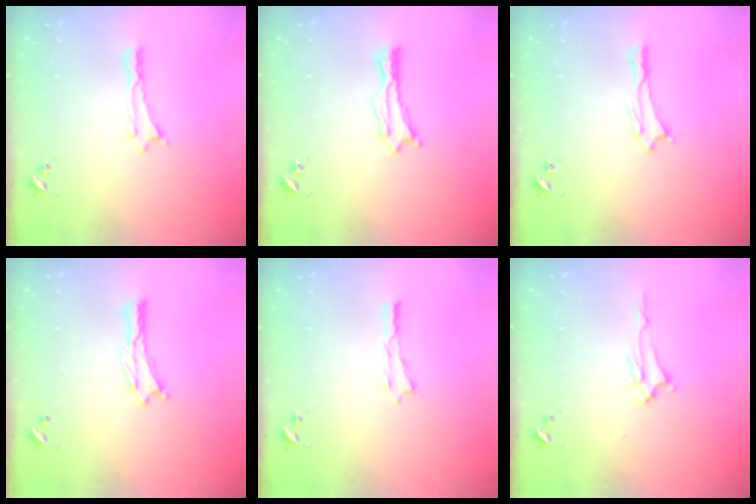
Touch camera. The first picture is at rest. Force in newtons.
{"total": 0.5, "press": 0.5, "slide": 0.1}
{"total": 0.6, "press": 0.6, "slide": 0.1}
{"total": 0.0}
{"total": 0.0}
{"total": 1.3, "press": 1.3, "slide": 0.2}